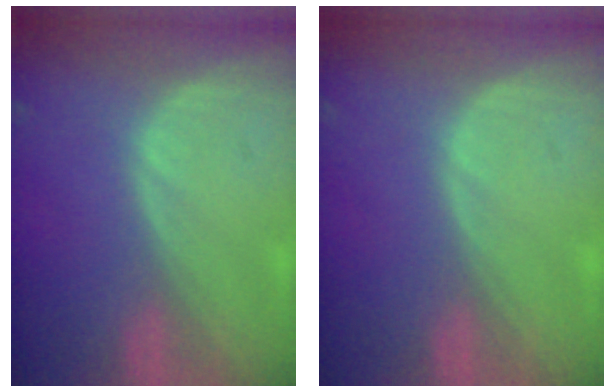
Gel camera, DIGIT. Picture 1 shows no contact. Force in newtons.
{"total": 0.0}